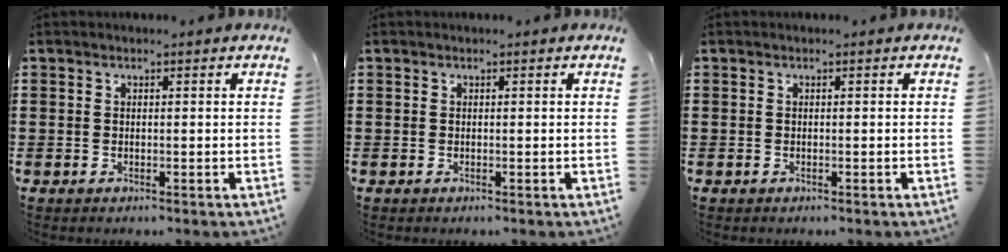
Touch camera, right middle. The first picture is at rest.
{"total": 0.0}
{"total": 0.0}